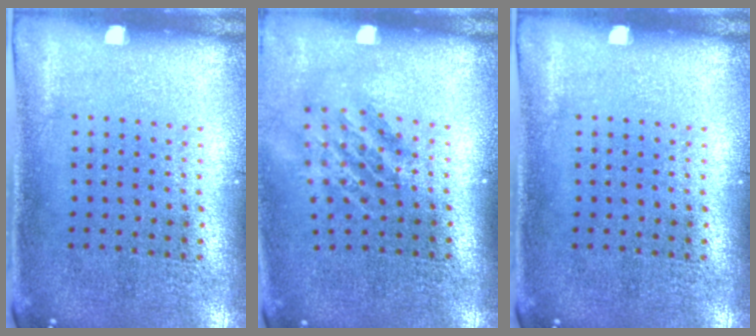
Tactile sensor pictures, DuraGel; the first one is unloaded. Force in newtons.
{"total": 1.6, "press": 1.1, "slide": 1.1}
{"total": 0.0}